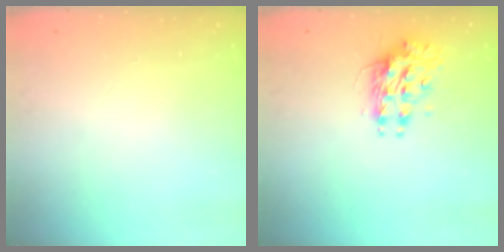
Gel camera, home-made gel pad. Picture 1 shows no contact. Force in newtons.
{"total": 10.4, "press": 10.4, "slide": 0.6}